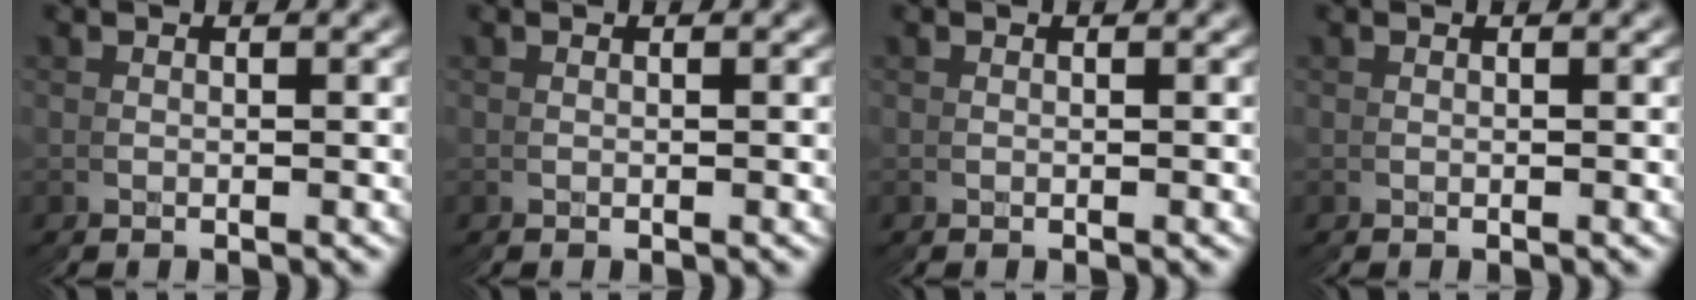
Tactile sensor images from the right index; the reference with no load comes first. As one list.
[{"total": 0.0}, {"total": 0.0}, {"total": 0.0}]